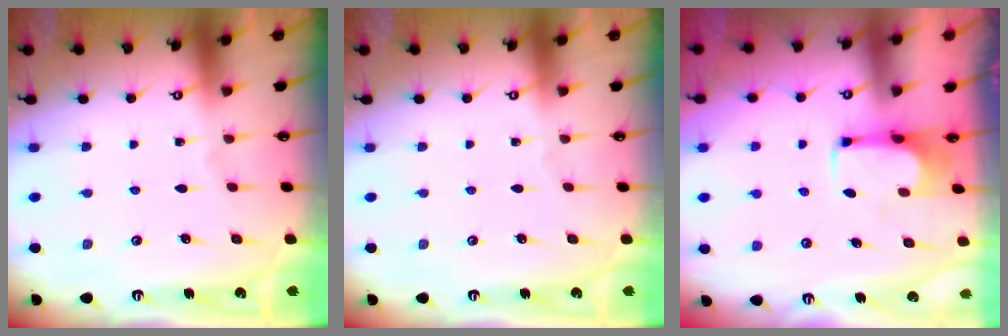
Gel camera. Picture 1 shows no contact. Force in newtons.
{"total": 0.0}
{"total": 4.1, "press": 3.9, "slide": 1.3}